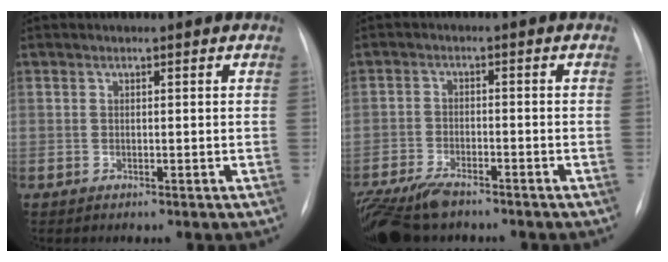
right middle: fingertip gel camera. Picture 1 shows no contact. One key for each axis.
{"total": 10.0, "fx": -8.0, "fy": 3.0, "fz": 5.2, "tx": -0.097, "ty": -0.019, "tz": -0.137}